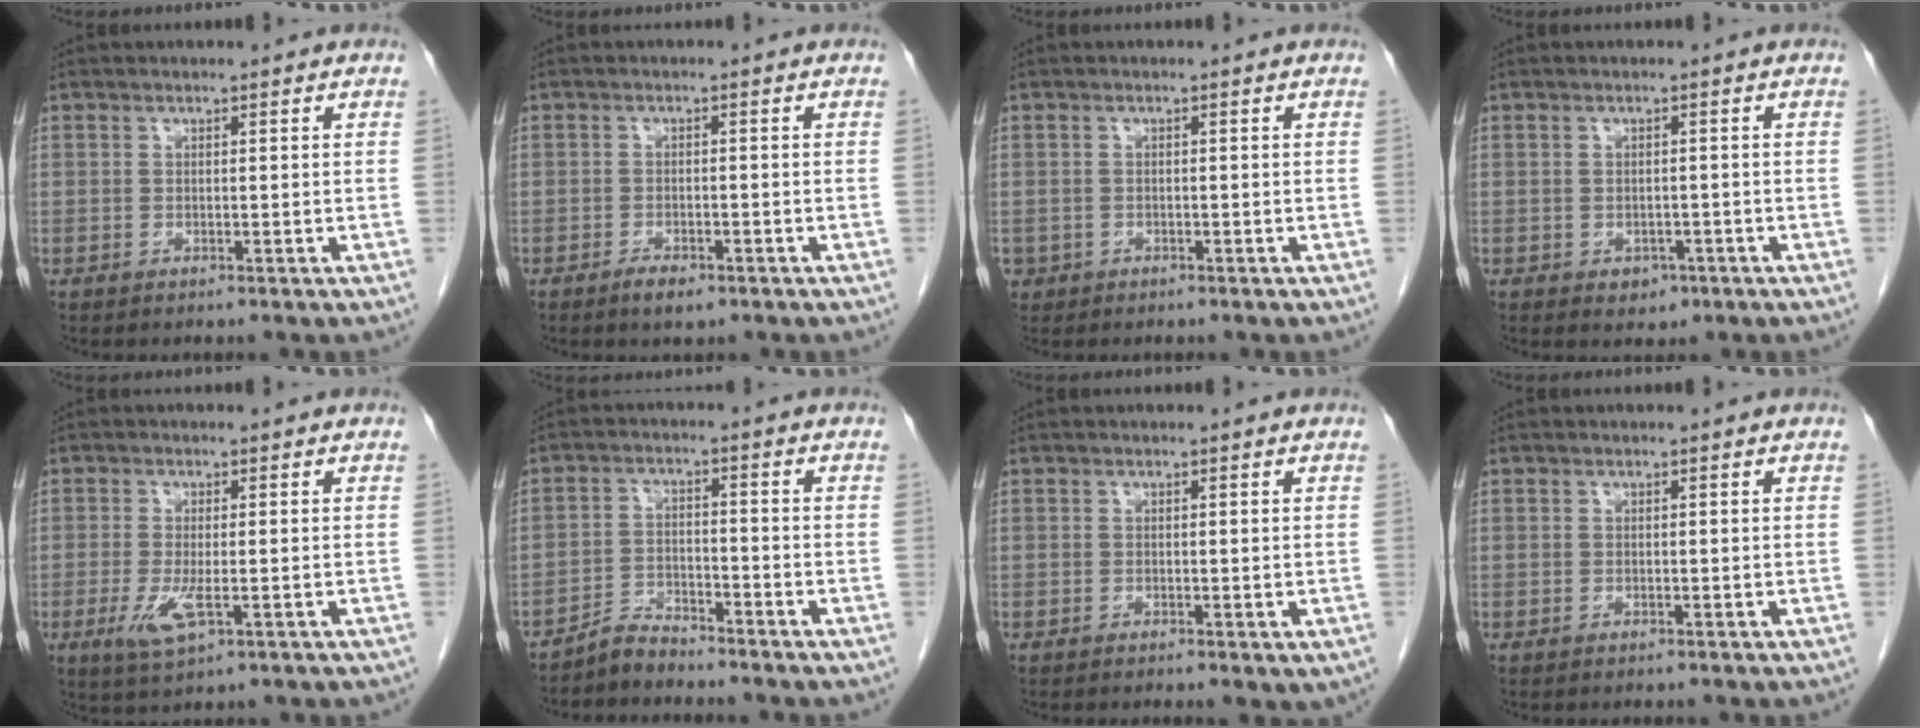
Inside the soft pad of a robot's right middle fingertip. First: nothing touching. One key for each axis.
{"total": 2.4, "fx": -1.7, "fy": 0.9, "fz": 1.5, "tx": -0.030, "ty": -0.001, "tz": -0.024}
{"total": 1.4, "fx": -0.7, "fy": 1.3, "fz": 0.1, "tx": -0.007, "ty": 0.005, "tz": -0.009}
{"total": 2.2, "fx": -1.1, "fy": 1.6, "fz": 1.0, "tx": -0.010, "ty": 0.003, "tz": -0.005}
{"total": 4.5, "fx": -1.4, "fy": 1.2, "fz": 4.1, "tx": -0.086, "ty": -0.010, "tz": -0.019}
{"total": 3.5, "fx": -3.5, "fy": 0.6, "fz": 0.1, "tx": -0.003, "ty": -0.010, "tz": -0.067}
{"total": 1.6, "fx": -0.4, "fy": 0.6, "fz": 1.4, "tx": -0.018, "ty": -0.004, "tz": -0.001}
{"total": 0.0}